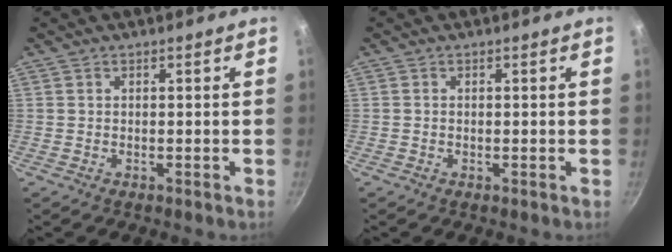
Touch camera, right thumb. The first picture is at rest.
{"total": 0.0}